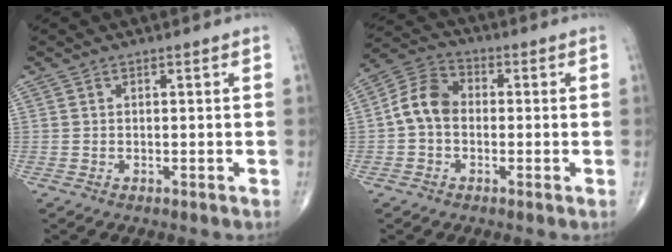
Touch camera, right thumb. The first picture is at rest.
{"total": 7.7, "force": [-0.6, 5.8, 5.1], "torque": [-0.086, 0.026, -0.027]}